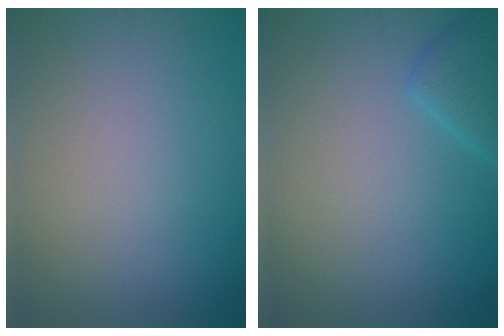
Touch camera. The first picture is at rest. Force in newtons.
{"total": 2.2, "press": 2.2, "slide": 0.1}